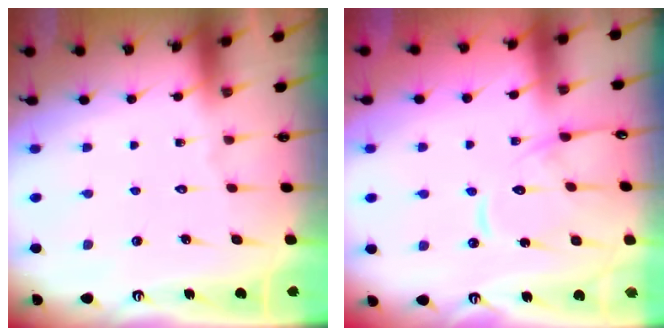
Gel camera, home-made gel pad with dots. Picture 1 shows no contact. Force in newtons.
{"total": 10.9, "press": 10.9, "slide": 0.5}